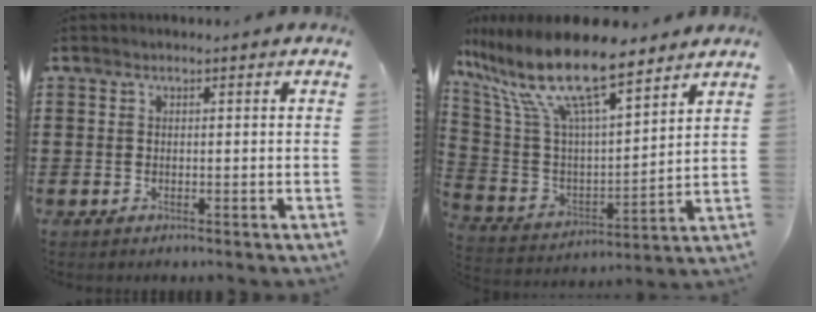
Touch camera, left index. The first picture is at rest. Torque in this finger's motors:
{"motor_torque": [2.14, 0.00, 1.05, 0.21]}